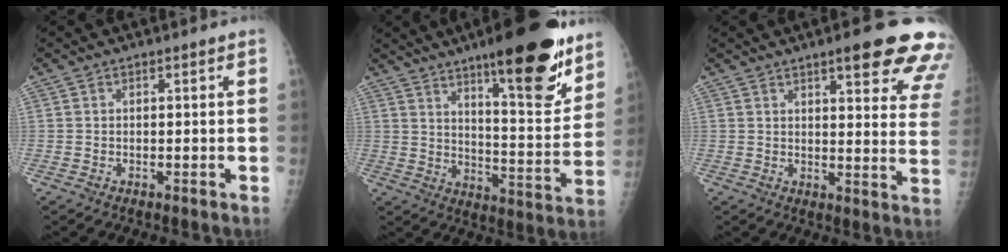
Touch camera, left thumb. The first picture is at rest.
{"total": 20.6, "force": [13.4, 4.7, 15.0], "torque": [-0.178, -0.081, 0.201]}
{"total": 17.9, "force": [12.2, 4.0, 12.5], "torque": [-0.122, -0.048, 0.135]}